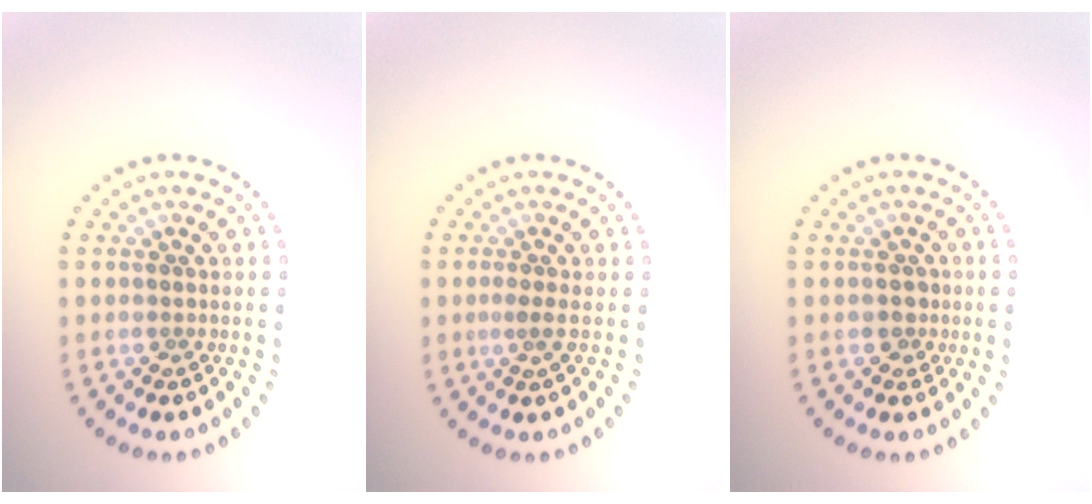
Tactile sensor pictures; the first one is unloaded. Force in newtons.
{"total": 1.0, "press": 0.4, "slide": 0.9}
{"total": 1.4, "press": 1.3, "slide": 0.5}